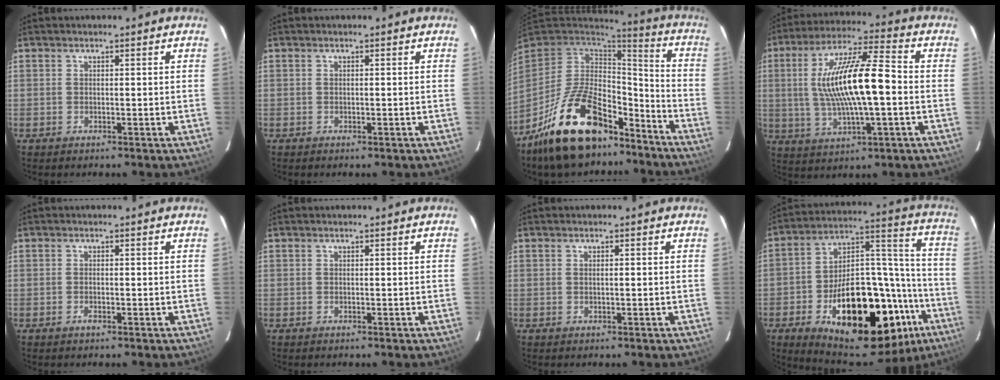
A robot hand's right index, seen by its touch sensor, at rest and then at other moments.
{"total": 0.0}
{"total": 23.0, "force": [-15.1, 10.7, 13.6], "torque": [-0.270, 0.004, -0.235]}
{"total": 16.8, "force": [-0.2, 3.6, 16.4], "torque": [-0.307, 0.010, -0.001]}
{"total": 1.0, "force": [-0.5, 0.4, 0.7], "torque": [-0.014, 0.000, -0.009]}
{"total": 0.0}
{"total": 0.6, "force": [0.0, 0.0, 0.6], "torque": [-0.014, 0.003, 0.000]}
{"total": 33.6, "force": [-15.8, 16.0, 25.0], "torque": [-0.374, 0.048, -0.217]}